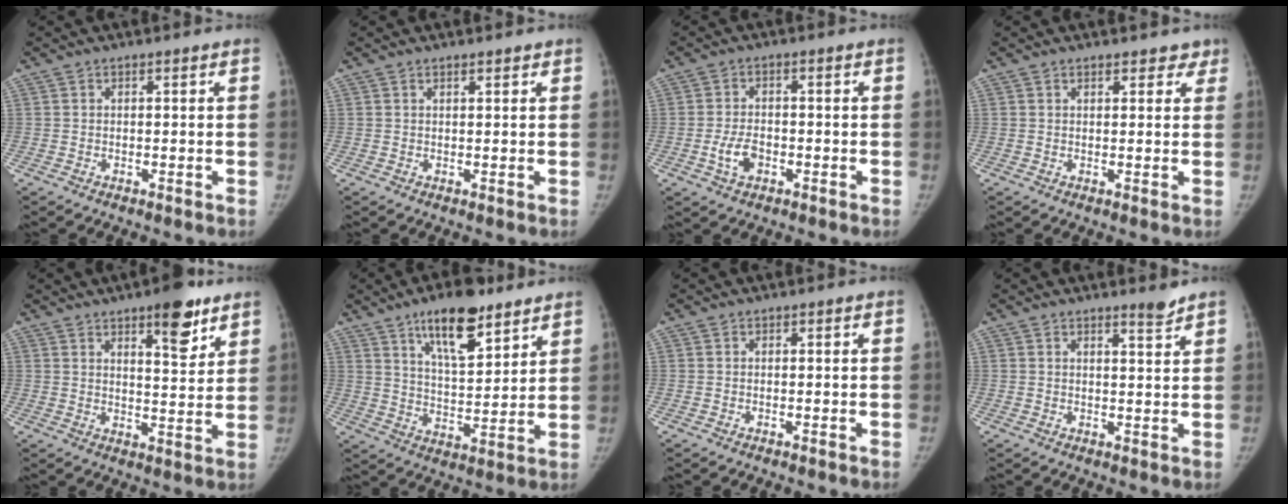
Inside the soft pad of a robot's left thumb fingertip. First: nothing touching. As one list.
[{"total": 1.1, "force": [0.9, 0.3, 0.6], "torque": [-0.009, -0.005, 0.014]}, {"total": 4.4, "force": [-1.4, 2.8, 3.1], "torque": [-0.057, 0.009, -0.024]}, {"total": 3.7, "force": [2.9, 1.8, 1.4], "torque": [0.017, -0.007, 0.031]}, {"total": 9.6, "force": [6.0, 3.1, 6.8], "torque": [-0.075, -0.036, 0.086]}, {"total": 14.1, "force": [9.0, 5.2, 9.6], "torque": [-0.126, -0.050, 0.150]}, {"total": 0.0}, {"total": 2.5, "force": [2.2, 0.0, 1.2], "torque": [-0.014, -0.024, 0.034]}]